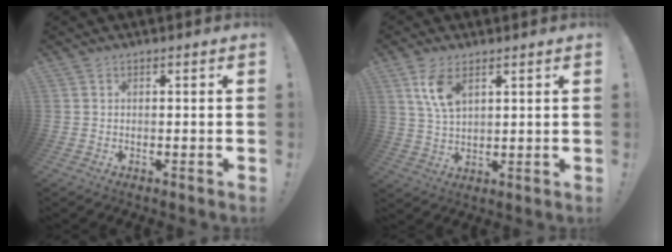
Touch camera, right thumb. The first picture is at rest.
{"total": 8.3, "force": [4.2, 4.2, 5.8], "torque": [-0.102, -0.016, 0.075]}